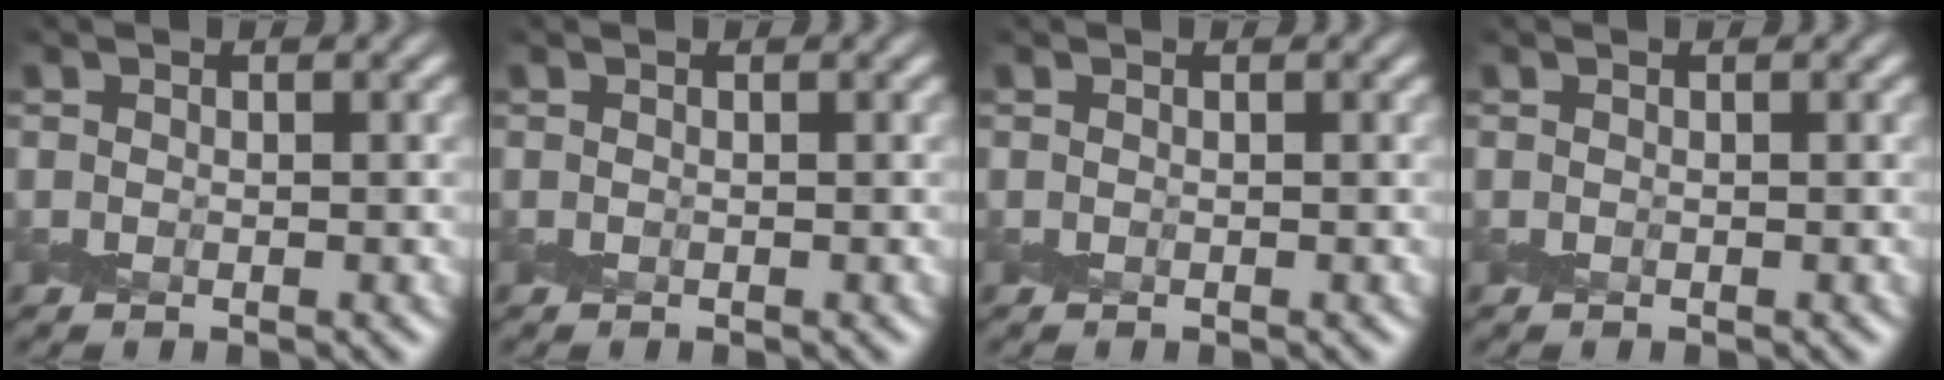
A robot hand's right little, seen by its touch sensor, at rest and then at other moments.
{"total": 0.0}
{"total": 0.0}
{"total": 0.0}